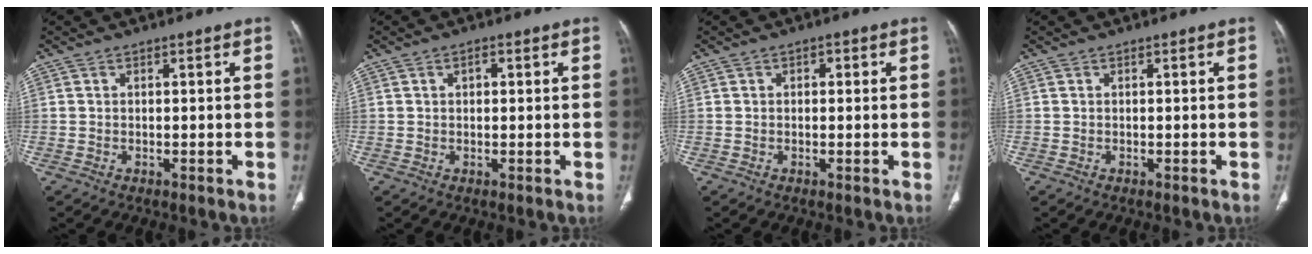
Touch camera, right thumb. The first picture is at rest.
{"total": 1.6, "force": [0.5, 1.0, 1.1], "torque": [-0.017, 0.005, 0.008]}
{"total": 1.5, "force": [0.5, 1.0, 1.0], "torque": [-0.008, 0.002, 0.005]}
{"total": 0.0}